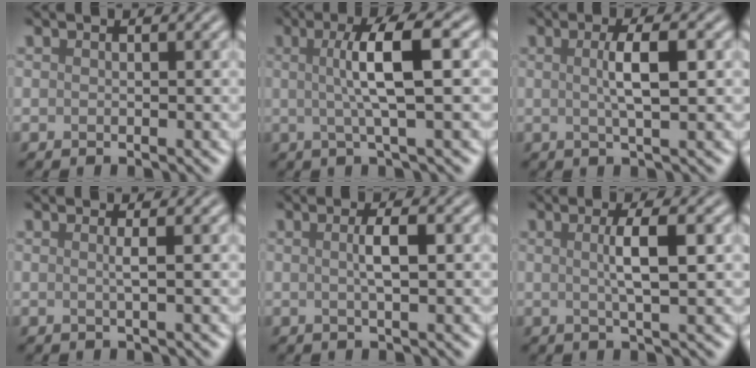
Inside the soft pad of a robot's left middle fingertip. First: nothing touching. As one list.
[{"total": 5.6, "force": [0.7, 1.0, 5.5], "torque": [-0.091, 0.008, 0.011]}, {"total": 3.3, "force": [0.4, 0.7, 3.2], "torque": [-0.054, 0.006, 0.004]}, {"total": 1.3, "force": [0.1, 0.4, 1.2], "torque": [-0.015, 0.002, -0.005]}, {"total": 2.1, "force": [0.2, 0.4, 2.1], "torque": [-0.037, 0.005, 0.001]}, {"total": 3.4, "force": [0.4, 0.7, 3.3], "torque": [-0.051, 0.004, 0.004]}]